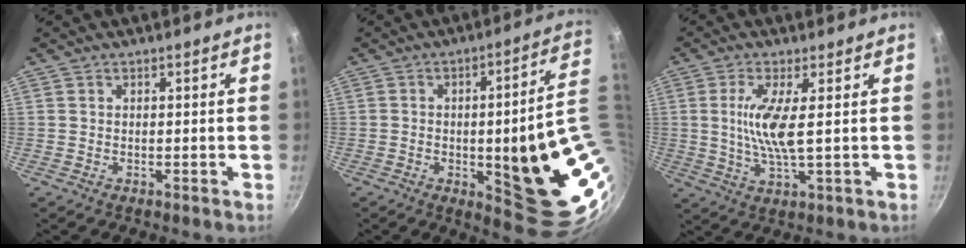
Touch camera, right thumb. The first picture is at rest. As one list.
[{"total": 20.8, "force": [-1.3, 5.2, 20.1], "torque": [-0.226, -0.001, -0.004]}, {"total": 7.9, "force": [1.1, 1.4, 7.7], "torque": [-0.166, -0.009, 0.023]}]